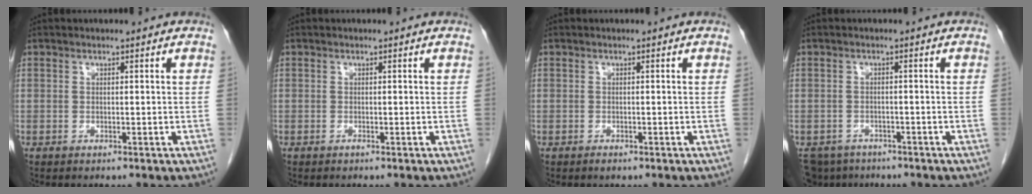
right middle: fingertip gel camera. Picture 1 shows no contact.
{"total": 0.0}
{"total": 0.6, "force": [-0.5, 0.2, 0.3], "torque": [-0.006, -0.001, -0.006]}
{"total": 5.8, "force": [-5.0, 3.0, 0.5], "torque": [-0.008, -0.005, -0.077]}